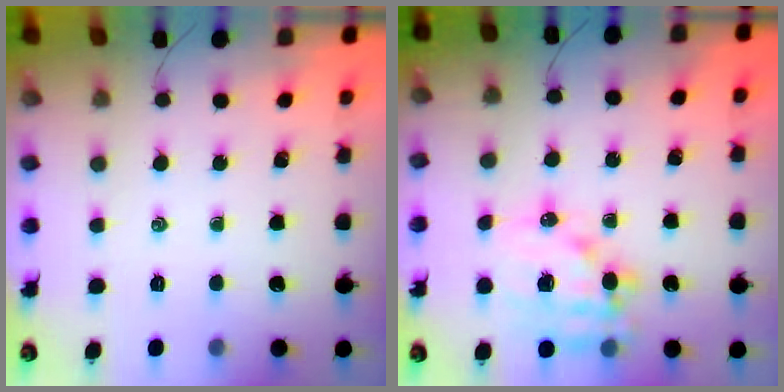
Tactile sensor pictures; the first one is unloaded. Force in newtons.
{"total": 14.3, "press": 13.9, "slide": 3.2}